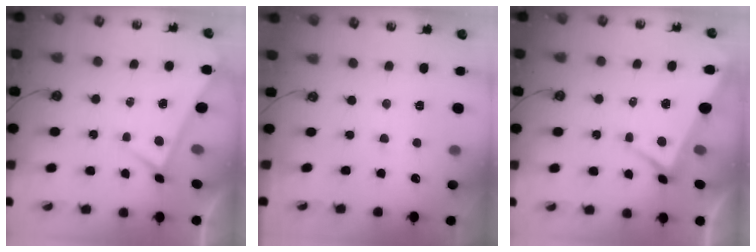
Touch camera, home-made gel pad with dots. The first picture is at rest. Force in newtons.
{"total": 3.8, "press": 3.8, "slide": 0.4}
{"total": 1.7, "press": 1.5, "slide": 0.8}